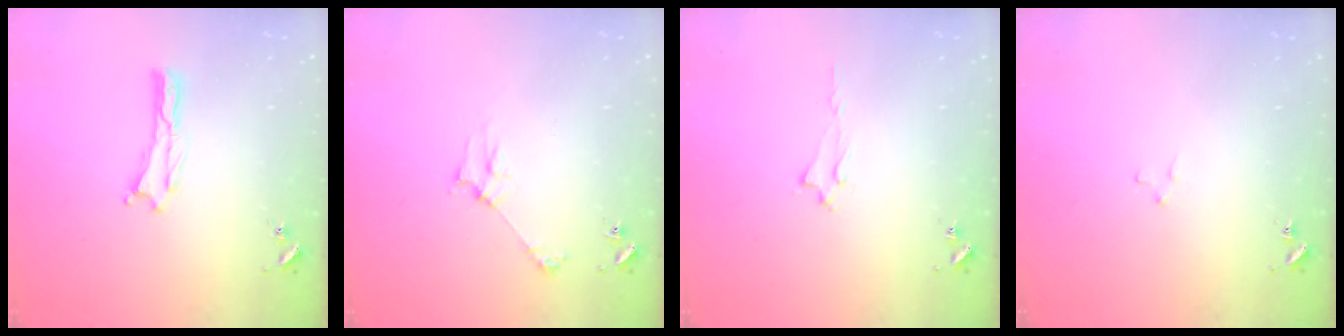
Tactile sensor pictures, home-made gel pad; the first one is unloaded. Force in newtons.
{"total": 3.1, "press": 3.1, "slide": 0.3}
{"total": 1.6, "press": 1.6, "slide": 0.2}
{"total": 1.9, "press": 1.9, "slide": 0.1}